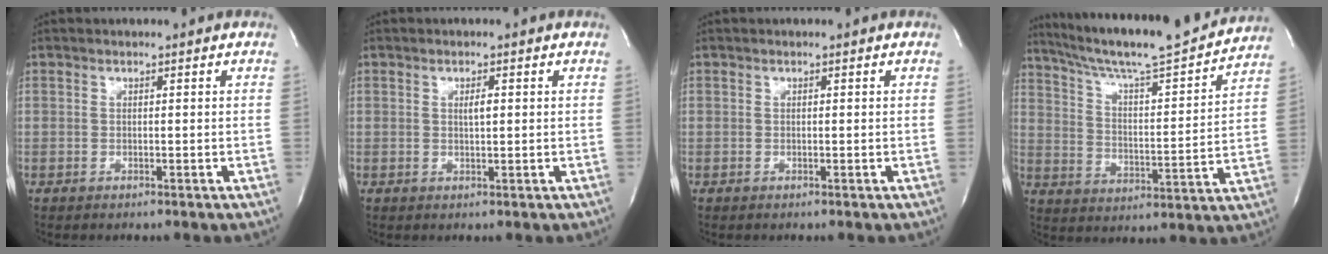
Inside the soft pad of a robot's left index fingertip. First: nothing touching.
{"total": 1.5, "force": [0.3, 0.4, 1.4], "torque": [-0.027, 0.001, 0.005]}
{"total": 0.0}
{"total": 21.3, "force": [19.1, 0.8, 9.3], "torque": [-0.161, -0.013, 0.285]}